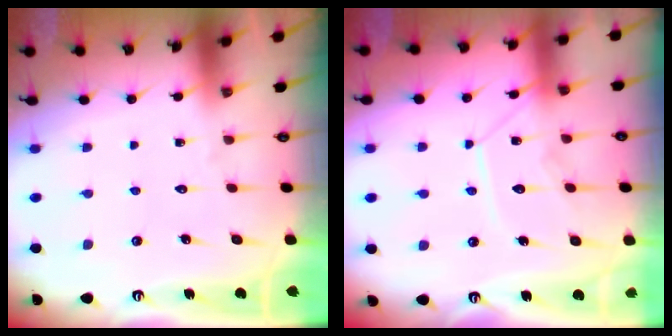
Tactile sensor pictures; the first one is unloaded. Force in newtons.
{"total": 11.3, "press": 11.2, "slide": 1.1}